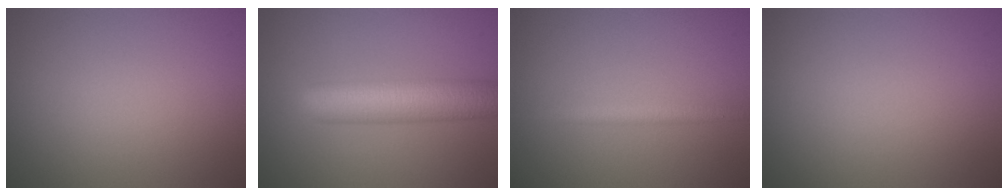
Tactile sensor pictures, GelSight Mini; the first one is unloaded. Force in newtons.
{"total": 7.7, "press": 7.7, "slide": 0.2}
{"total": 1.7, "press": 1.7, "slide": 0.0}
{"total": 0.0}